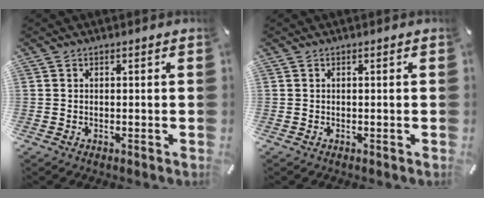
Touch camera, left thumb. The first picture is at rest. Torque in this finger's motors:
{"motor_torque": [-0.06, -0.20, 0.00, 0.00, 0.00]}